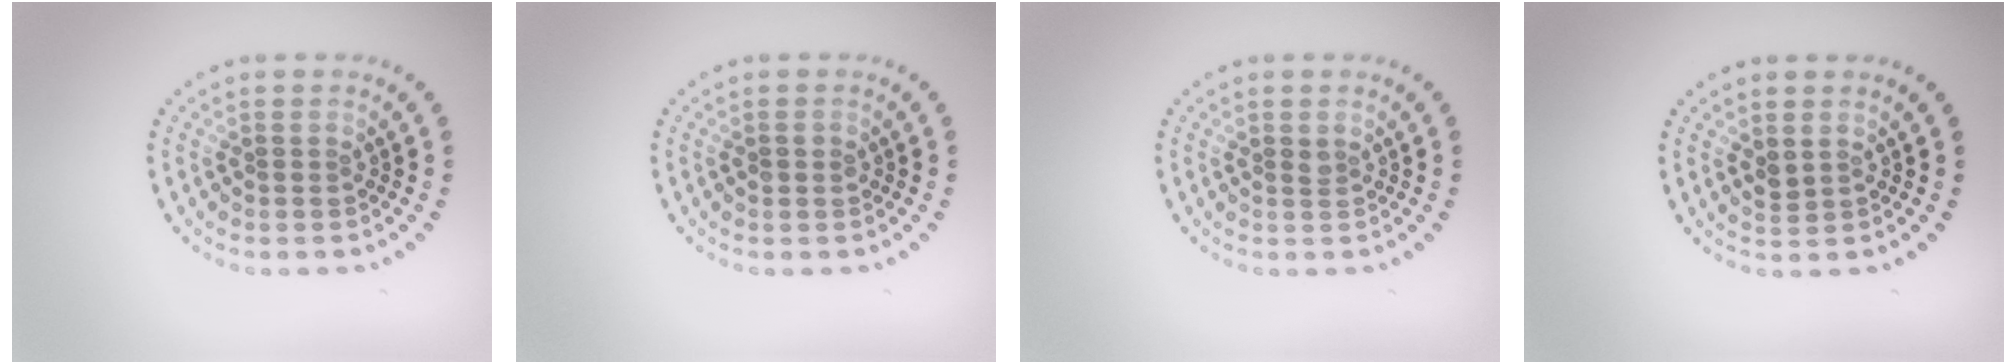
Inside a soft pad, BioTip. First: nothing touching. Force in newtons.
{"total": 1.0, "press": 1.0, "slide": 0.0}
{"total": 0.6, "press": 0.5, "slide": 0.3}
{"total": 1.0, "press": 1.0, "slide": 0.3}